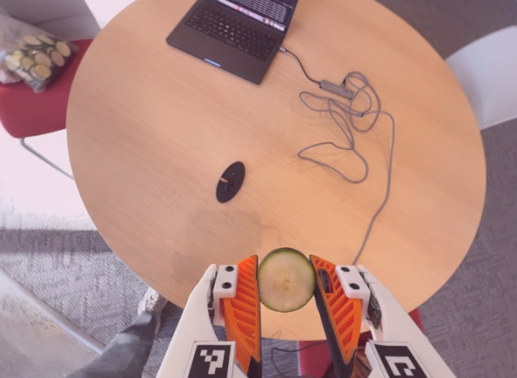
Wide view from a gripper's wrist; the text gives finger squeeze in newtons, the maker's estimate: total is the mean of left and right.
{"total": 10.4, "left": 10.8, "right": 10.1}